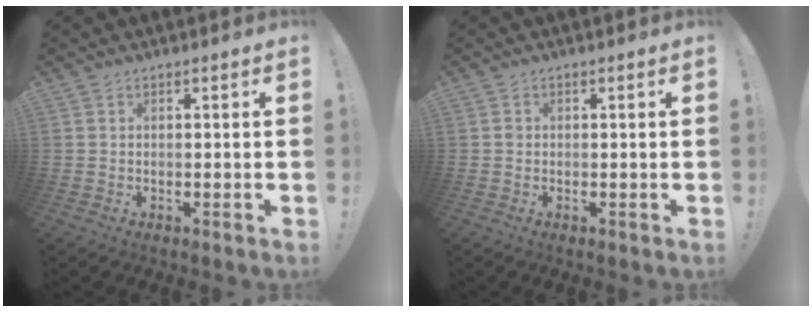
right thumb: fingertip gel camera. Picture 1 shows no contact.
{"total": 0.7, "force": [-0.2, 0.6, 0.1], "torque": [-0.007, 0.006, -0.002]}